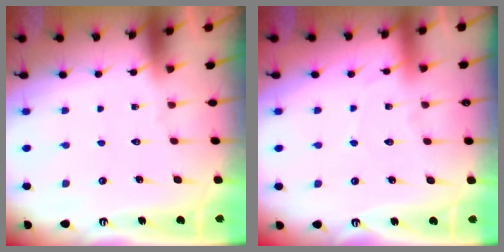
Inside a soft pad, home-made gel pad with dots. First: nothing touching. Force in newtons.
{"total": 2.9, "press": 2.8, "slide": 0.4}